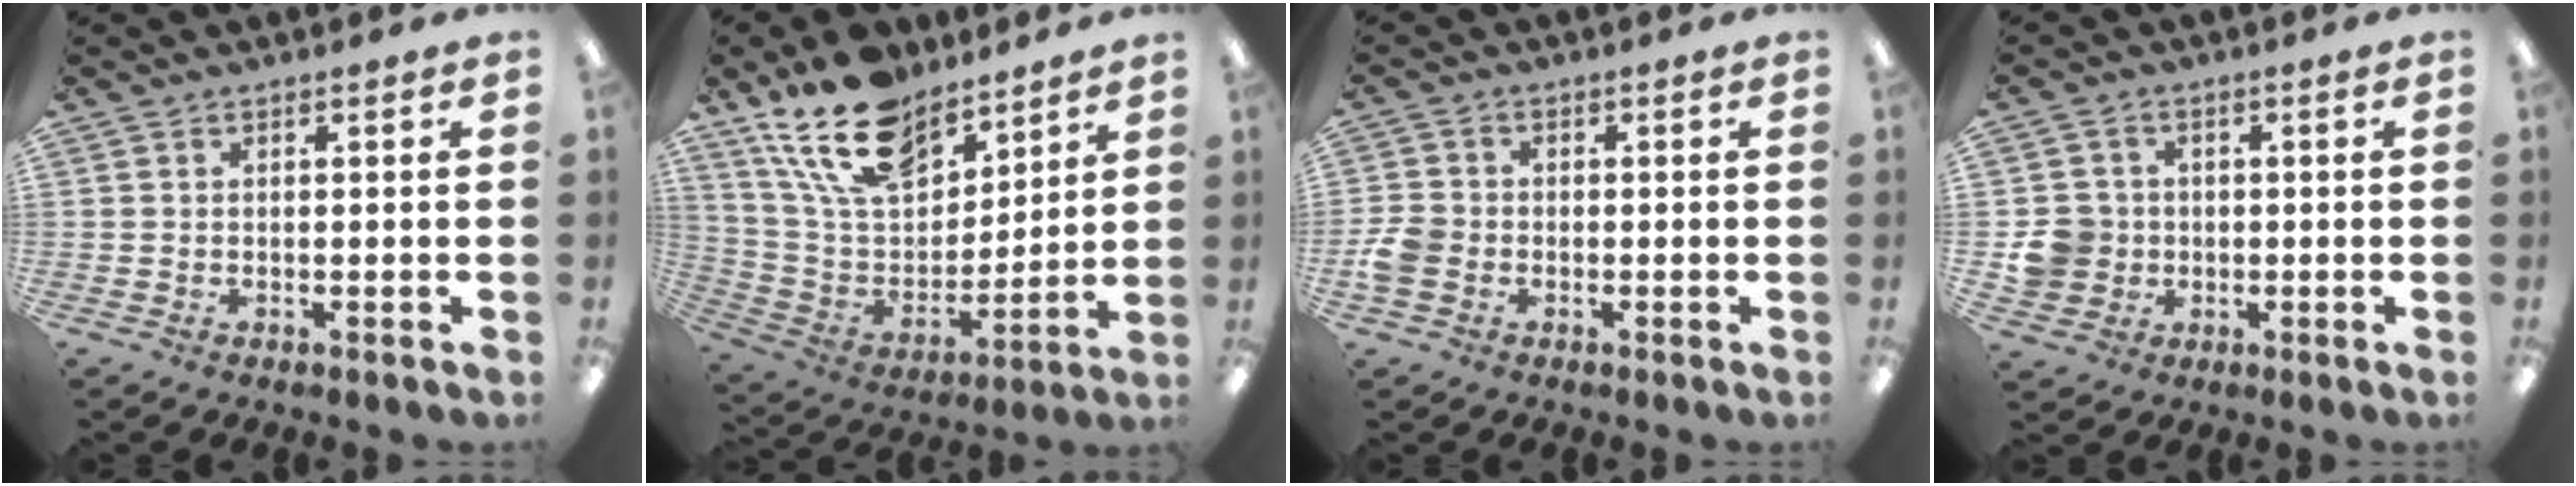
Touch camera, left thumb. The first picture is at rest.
{"total": 18.7, "force": [13.3, 9.8, 8.8], "torque": [-0.178, -0.066, 0.245]}
{"total": 5.0, "force": [-1.5, 4.1, 2.5], "torque": [-0.051, 0.010, -0.027]}
{"total": 7.1, "force": [-0.3, 6.8, 2.2], "torque": [-0.049, 0.015, -0.003]}